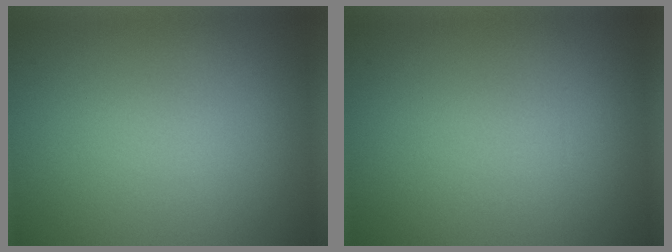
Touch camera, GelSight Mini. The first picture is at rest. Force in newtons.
{"total": 0.0}